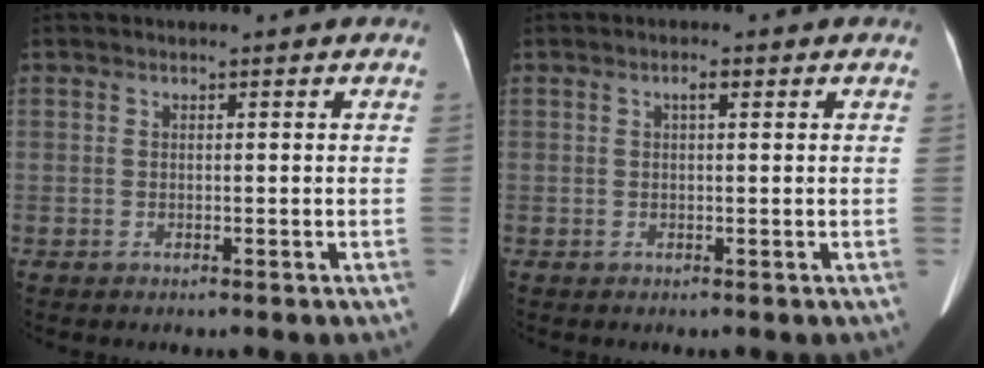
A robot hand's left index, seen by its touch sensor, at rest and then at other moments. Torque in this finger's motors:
{"motor_torque": [0.31, -0.23, 0.10, 0.04]}